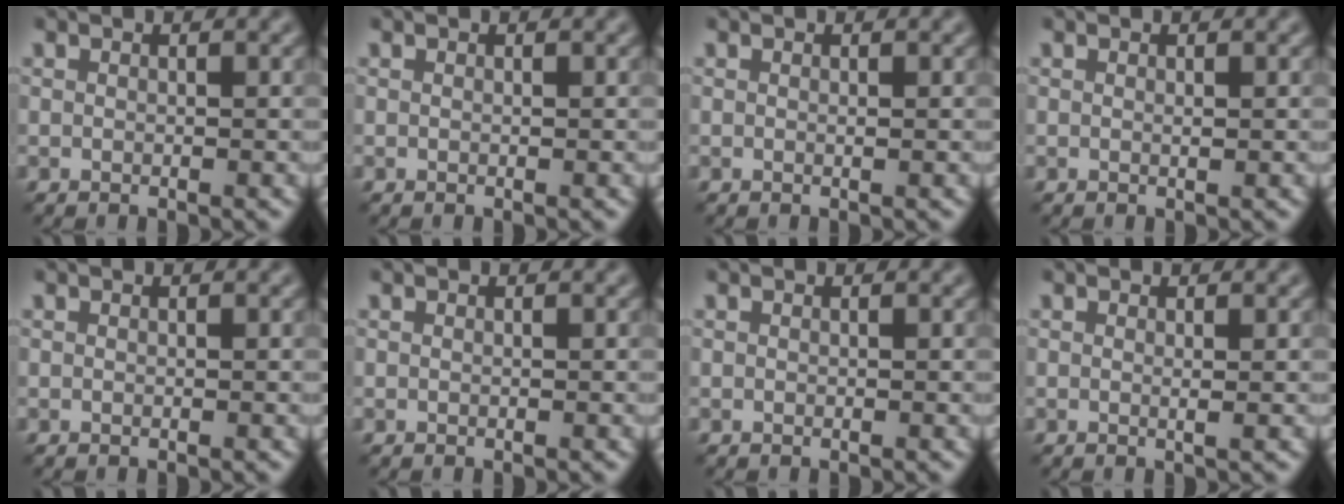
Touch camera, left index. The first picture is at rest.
{"total": 0.0}
{"total": 0.0}
{"total": 0.0}
{"total": 0.0}
{"total": 0.0}
{"total": 0.0}
{"total": 0.7, "force": [0.1, 0.1, 0.7], "torque": [-0.008, -0.002, -0.001]}